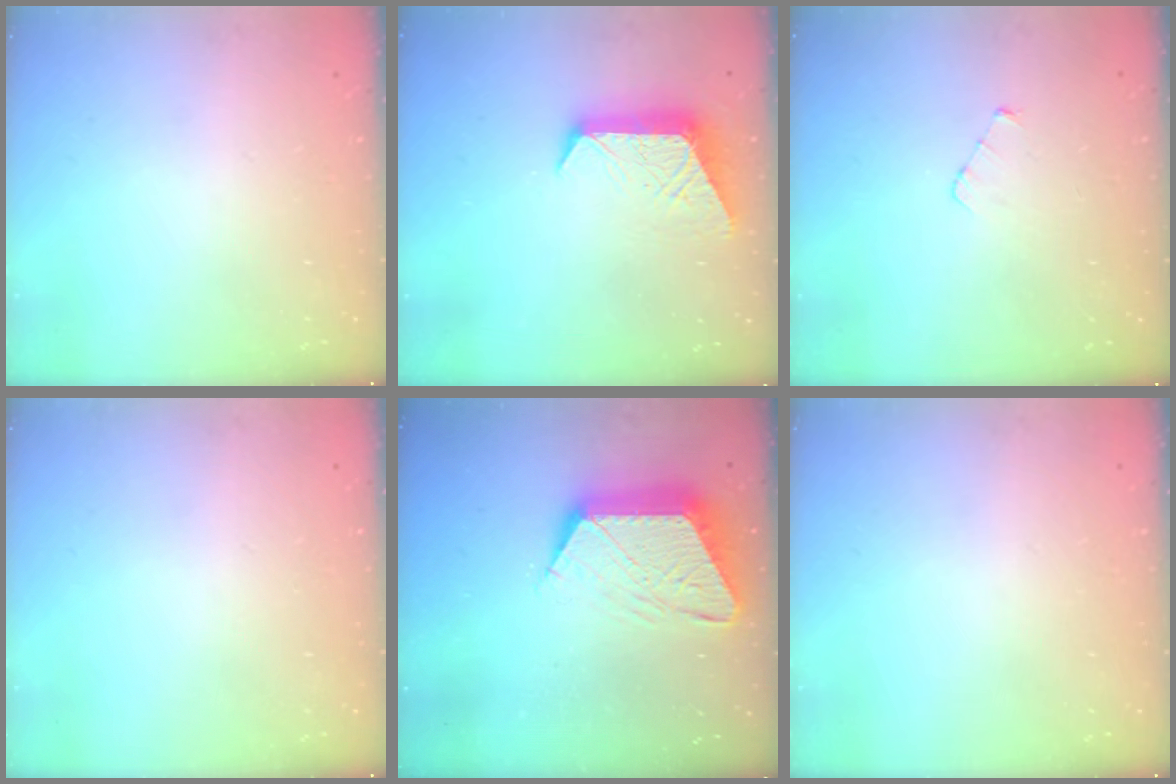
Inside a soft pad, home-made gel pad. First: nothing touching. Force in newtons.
{"total": 10.4, "press": 10.4, "slide": 0.3}
{"total": 3.1, "press": 3.1, "slide": 0.4}
{"total": 0.0}
{"total": 14.1, "press": 14.1, "slide": 0.9}
{"total": 0.0}